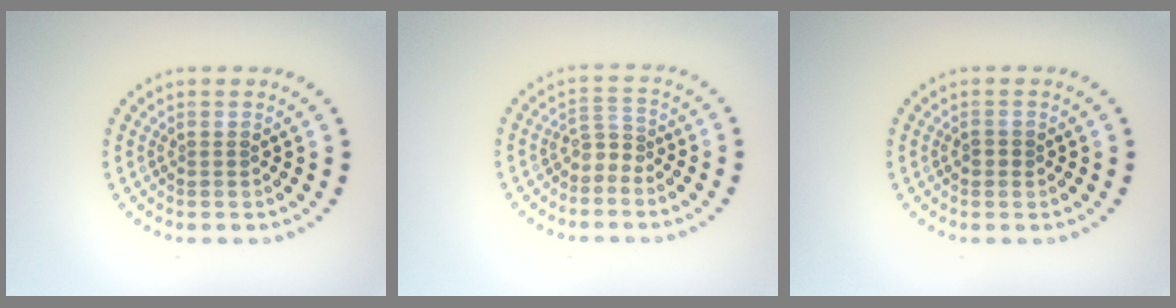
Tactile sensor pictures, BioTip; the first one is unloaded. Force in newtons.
{"total": 1.8, "press": 1.1, "slide": 1.4}
{"total": 1.0, "press": 1.0, "slide": 0.1}